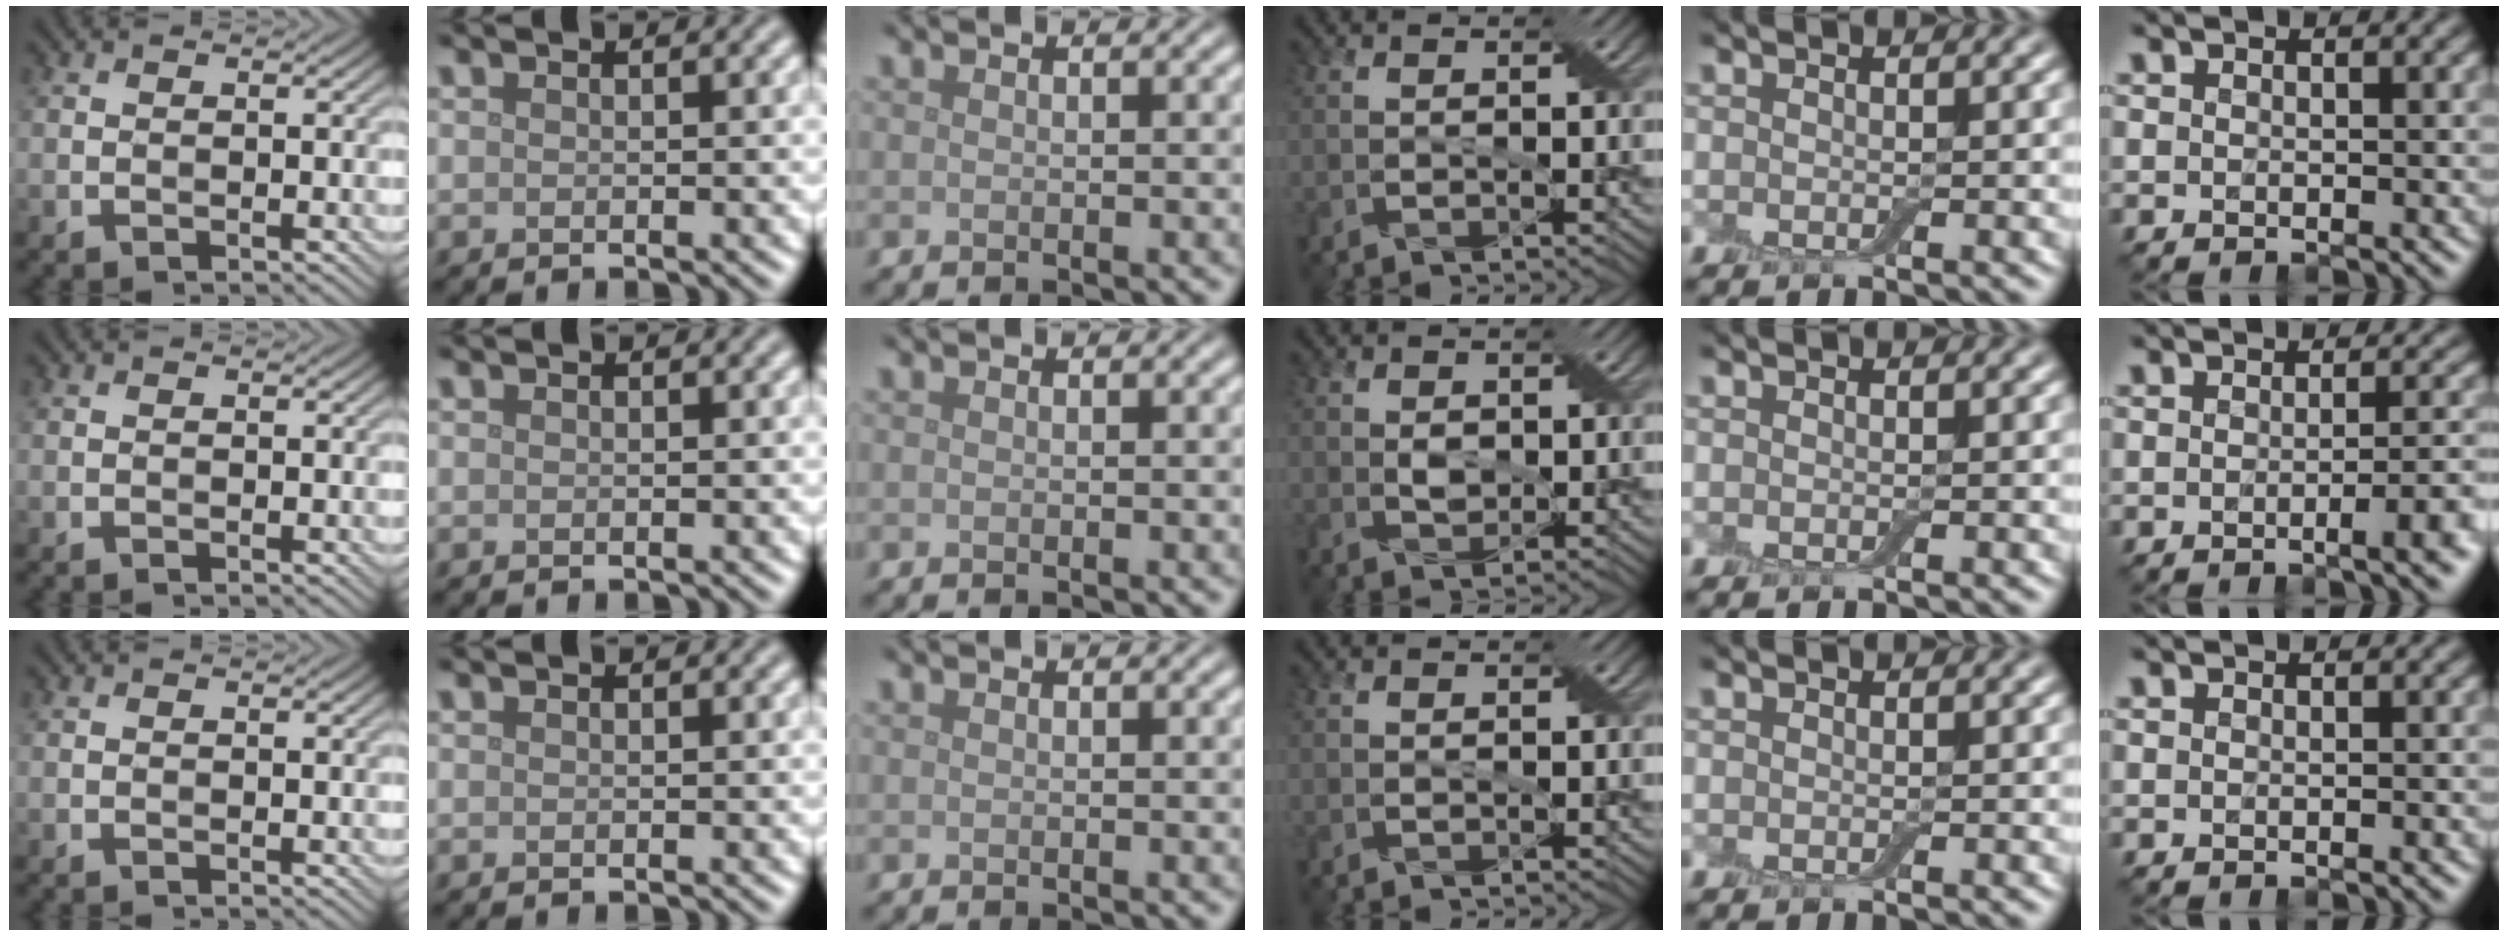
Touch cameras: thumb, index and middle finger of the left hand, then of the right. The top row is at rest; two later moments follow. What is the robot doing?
{"motion": "extract", "object": "backpack"}